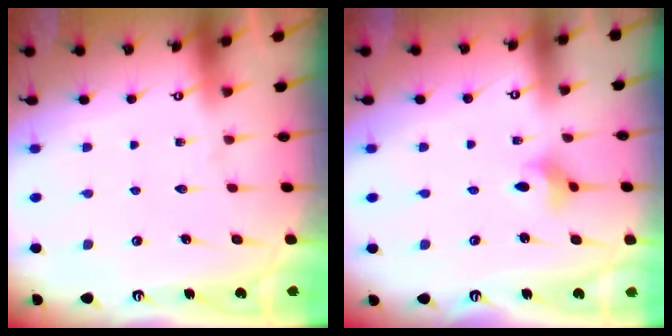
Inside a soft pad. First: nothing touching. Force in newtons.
{"total": 2.8, "press": 2.8, "slide": 0.1}